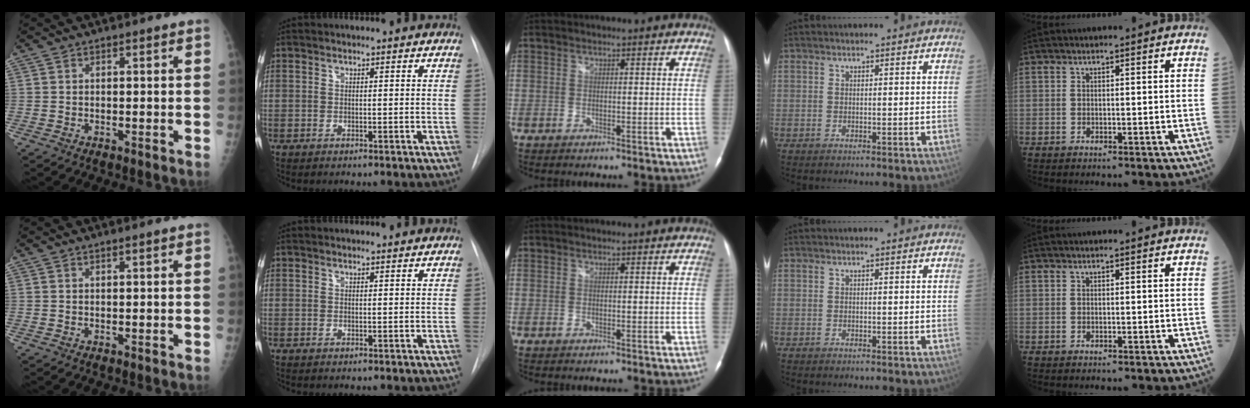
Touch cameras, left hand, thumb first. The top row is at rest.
{"thumb": {"total": 0.6, "force": [0.3, 0.0, 0.5], "torque": [-0.010, 0.001, 0.005]}, "index": {"total": 1.6, "force": [1.5, 0.2, 0.1], "torque": [-0.009, 0.007, 0.018]}}